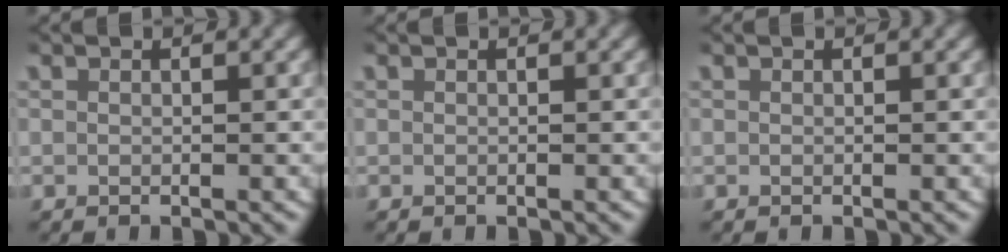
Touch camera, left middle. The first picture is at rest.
{"total": 0.0}
{"total": 0.0}